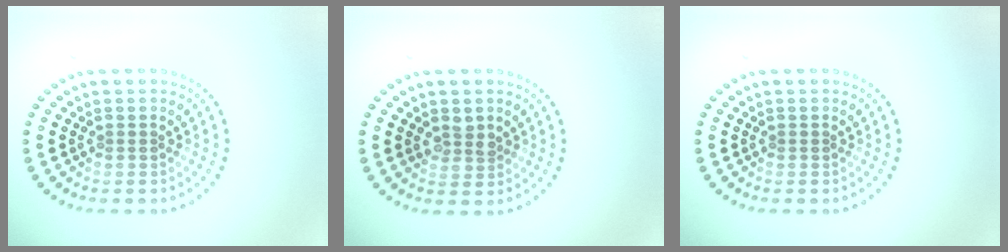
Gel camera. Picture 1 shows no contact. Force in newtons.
{"total": 1.7, "press": 1.7, "slide": 0.4}
{"total": 0.0}